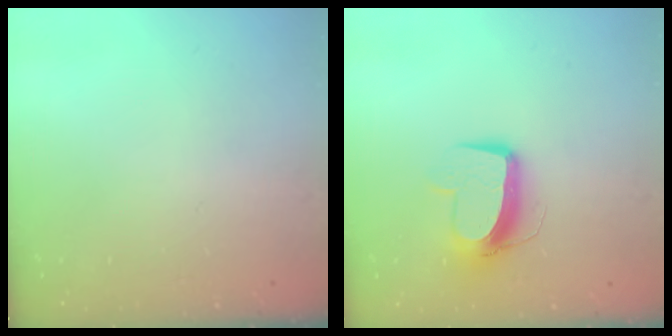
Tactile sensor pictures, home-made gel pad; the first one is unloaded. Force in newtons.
{"total": 10.7, "press": 10.6, "slide": 1.1}